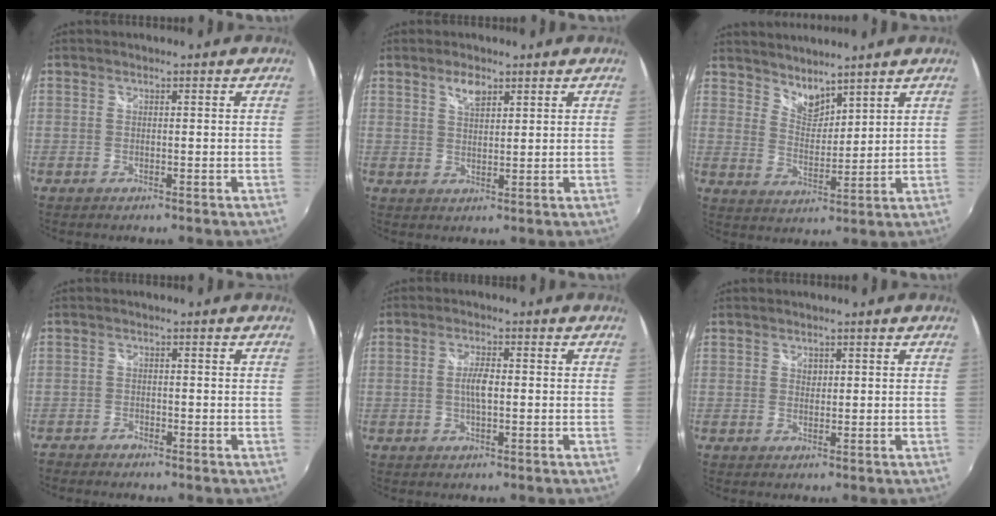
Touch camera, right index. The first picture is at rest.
{"total": 3.5, "force": [2.3, 1.5, 2.2], "torque": [-0.037, 0.005, 0.042]}
{"total": 5.8, "force": [5.3, 1.7, 1.7], "torque": [-0.018, -0.001, 0.098]}
{"total": 2.0, "force": [-1.9, 0.6, 0.2], "torque": [-0.014, -0.004, -0.037]}
{"total": 3.4, "force": [-0.2, 1.1, 3.3], "torque": [-0.062, 0.002, -0.005]}
{"total": 0.9, "force": [0.5, 0.7, 0.2], "torque": [-0.001, 0.003, 0.008]}